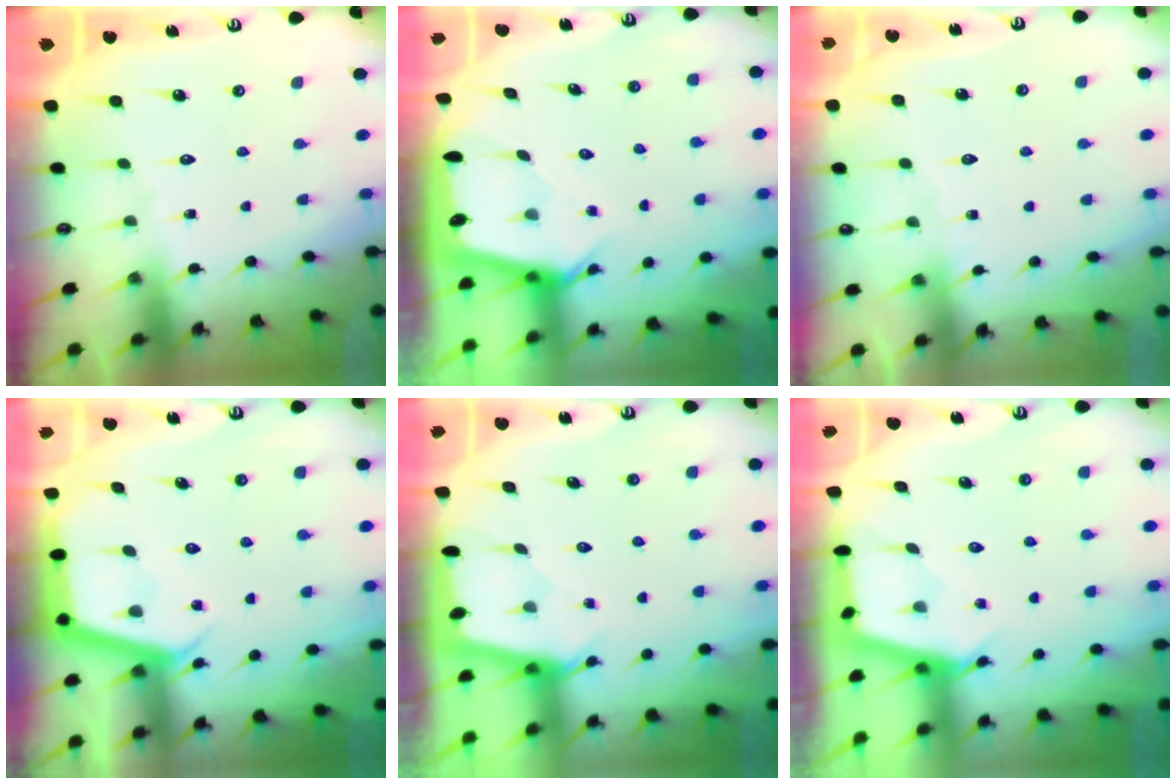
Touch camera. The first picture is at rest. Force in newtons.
{"total": 3.1, "press": 3.1, "slide": 0.2}
{"total": 2.6, "press": 2.6, "slide": 0.4}
{"total": 3.9, "press": 3.8, "slide": 0.4}
{"total": 2.2, "press": 2.2, "slide": 0.3}
{"total": 2.9, "press": 2.9, "slide": 0.4}